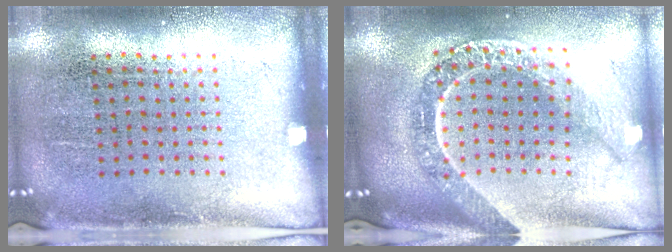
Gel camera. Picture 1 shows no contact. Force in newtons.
{"total": 2.5, "press": 2.0, "slide": 1.5}